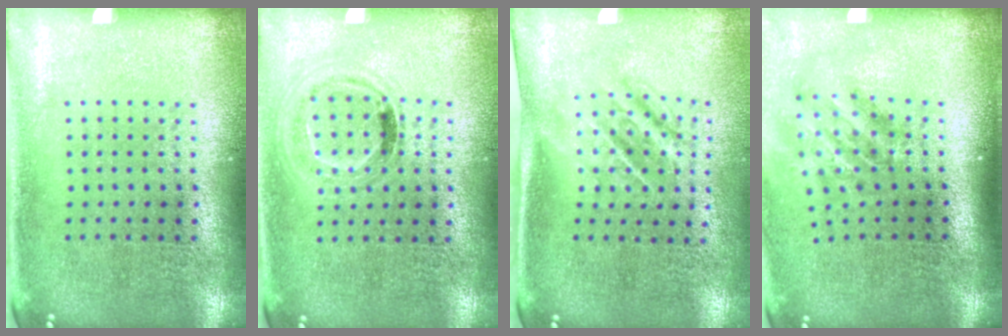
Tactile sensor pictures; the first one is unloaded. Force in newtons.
{"total": 0.9, "press": 0.8, "slide": 0.4}
{"total": 1.7, "press": 1.3, "slide": 1.1}
{"total": 1.9, "press": 1.2, "slide": 1.4}